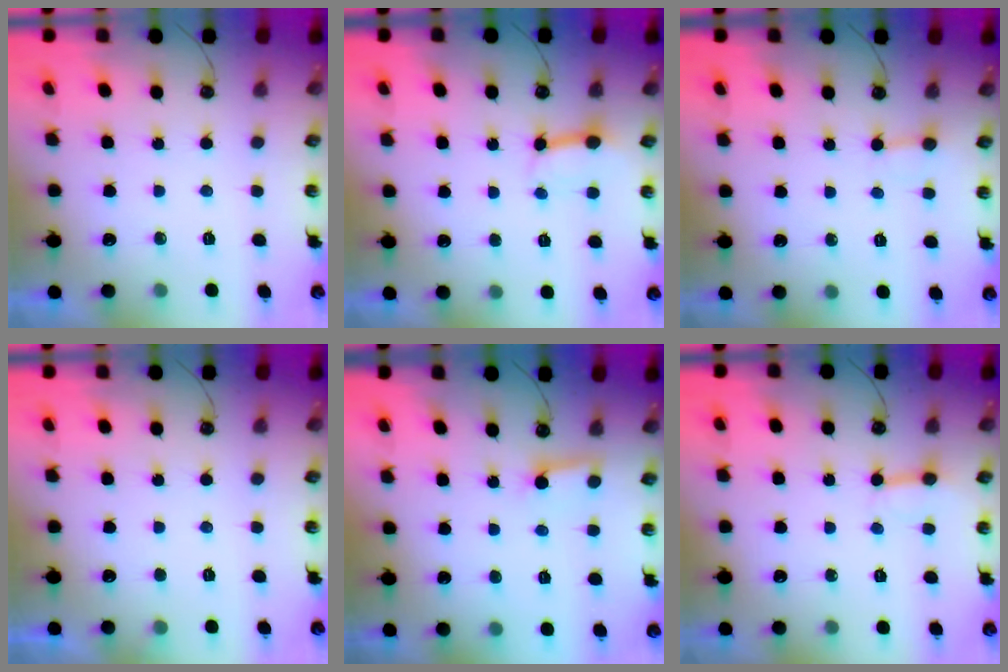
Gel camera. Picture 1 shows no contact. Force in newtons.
{"total": 6.1, "press": 6.1, "slide": 0.5}
{"total": 2.1, "press": 2.1, "slide": 0.1}
{"total": 3.1, "press": 3.0, "slide": 0.3}
{"total": 3.8, "press": 3.7, "slide": 0.4}
{"total": 3.0, "press": 3.0, "slide": 0.3}